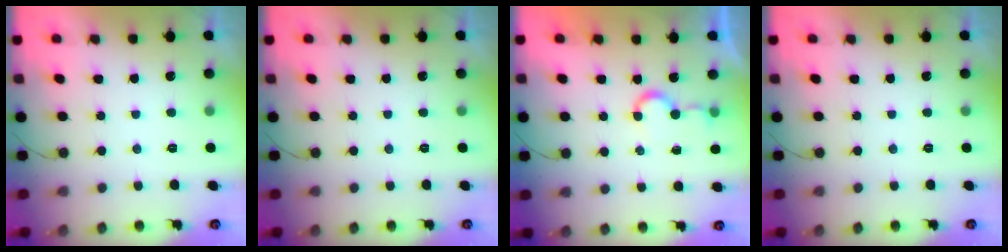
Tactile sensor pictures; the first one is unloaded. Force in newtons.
{"total": 0.0}
{"total": 5.1, "press": 5.1, "slide": 0.4}
{"total": 0.0}